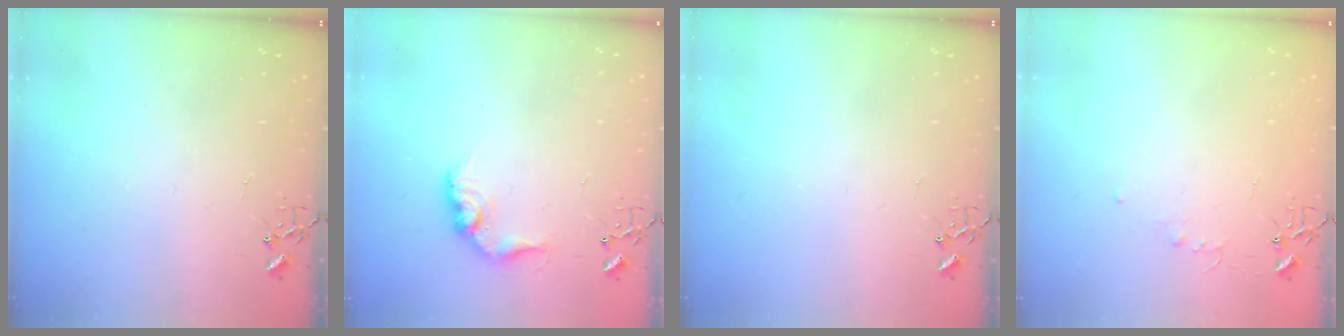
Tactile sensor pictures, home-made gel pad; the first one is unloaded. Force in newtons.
{"total": 12.4, "press": 12.4, "slide": 0.6}
{"total": 0.0}
{"total": 3.9, "press": 3.9, "slide": 0.4}